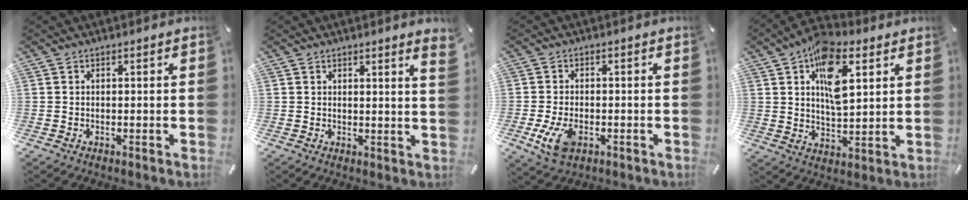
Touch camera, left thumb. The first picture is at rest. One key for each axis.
{"total": 2.5, "fx": 1.7, "fy": -0.1, "fz": 1.8, "tx": -0.029, "ty": -0.007, "tz": 0.027}
{"total": 6.6, "fx": -2.4, "fy": 4.0, "fz": 4.7, "tx": -0.113, "ty": 0.000, "tz": -0.045}
{"total": 13.3, "fx": 5.7, "fy": 6.9, "fz": 9.8, "tx": -0.150, "ty": -0.013, "tz": 0.098}